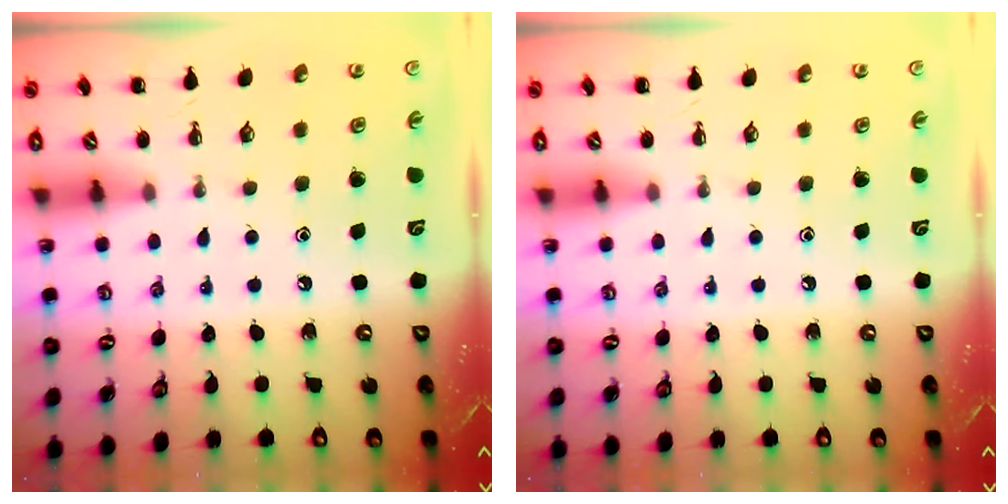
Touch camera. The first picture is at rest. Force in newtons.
{"total": 0.0}